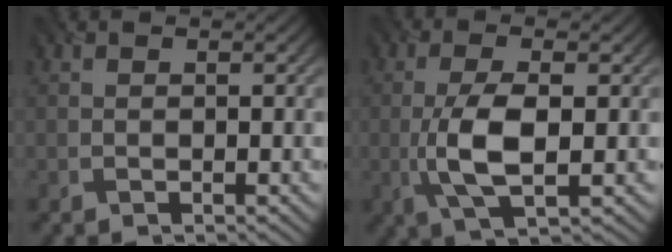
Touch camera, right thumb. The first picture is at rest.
{"total": 6.8, "force": [-0.8, 2.4, 6.4], "torque": [-0.140, -0.002, -0.017]}